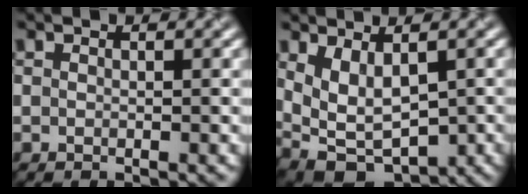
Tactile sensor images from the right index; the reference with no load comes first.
{"total": 3.9, "force": [0.3, 2.1, 3.3], "torque": [-0.081, -0.012, 0.016]}